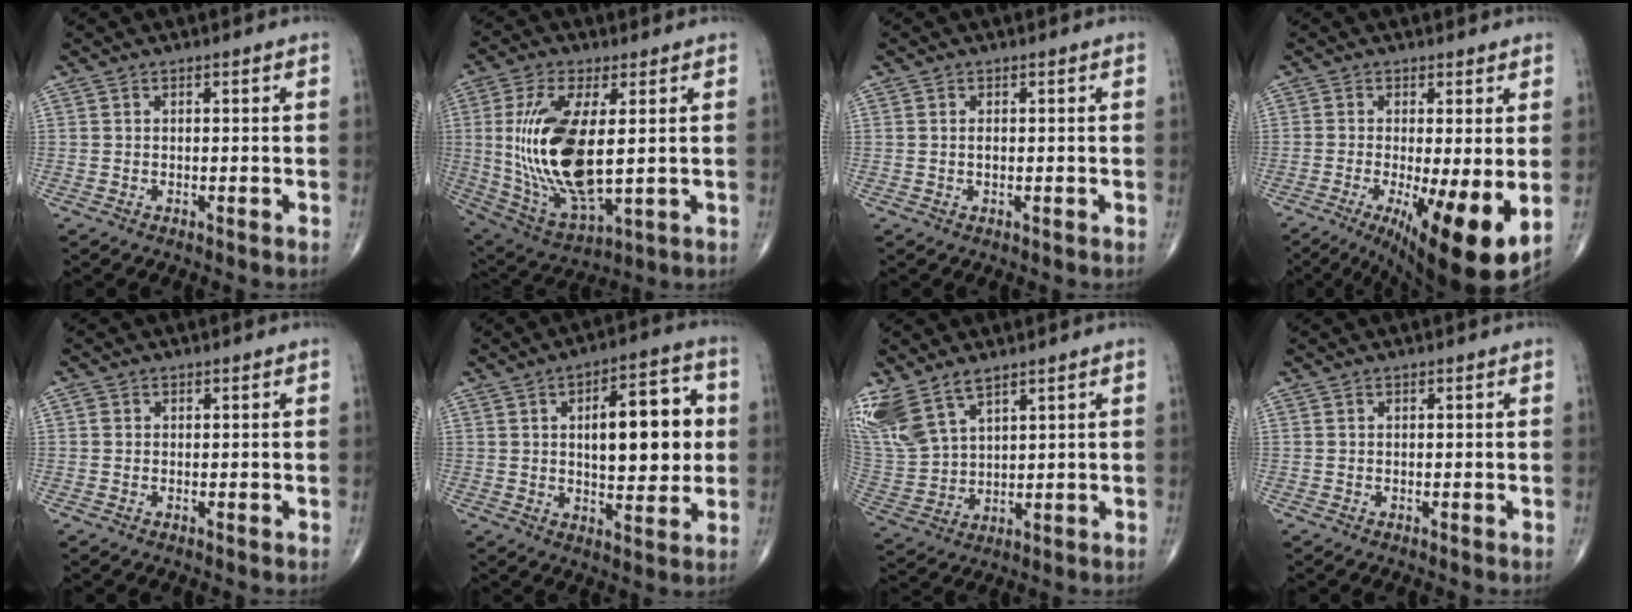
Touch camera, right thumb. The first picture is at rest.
{"total": 19.1, "force": [1.4, 7.9, 17.3], "torque": [-0.358, -0.021, 0.041]}
{"total": 0.9, "force": [0.1, 0.4, 0.8], "torque": [-0.014, -0.001, 0.001]}
{"total": 14.0, "force": [-3.3, 3.2, 13.2], "torque": [-0.190, -0.026, -0.040]}
{"total": 0.8, "force": [0.1, 0.7, 0.3], "torque": [0.000, 0.001, 0.001]}
{"total": 15.4, "force": [2.1, 6.7, 13.8], "torque": [-0.161, 0.008, 0.030]}
{"total": 12.5, "force": [8.1, 5.9, 7.3], "torque": [-0.167, -0.021, 0.182]}
{"total": 0.0}